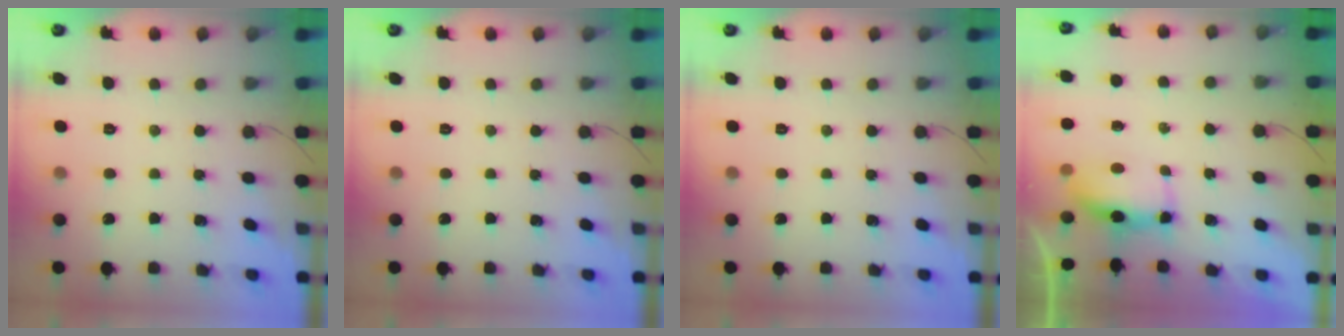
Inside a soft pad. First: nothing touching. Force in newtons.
{"total": 0.0}
{"total": 0.0}
{"total": 6.6, "press": 6.3, "slide": 2.0}